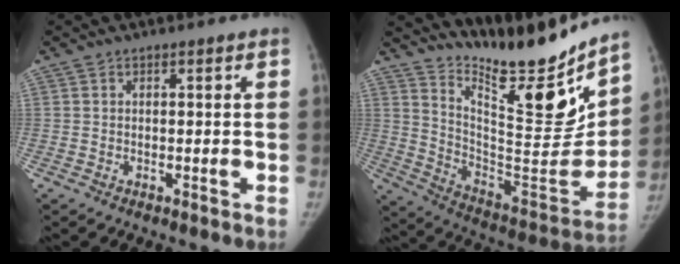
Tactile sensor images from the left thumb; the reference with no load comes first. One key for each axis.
{"total": 25.3, "fx": 20.6, "fy": 5.4, "fz": 13.5, "tx": -0.167, "ty": -0.142, "tz": 0.326}